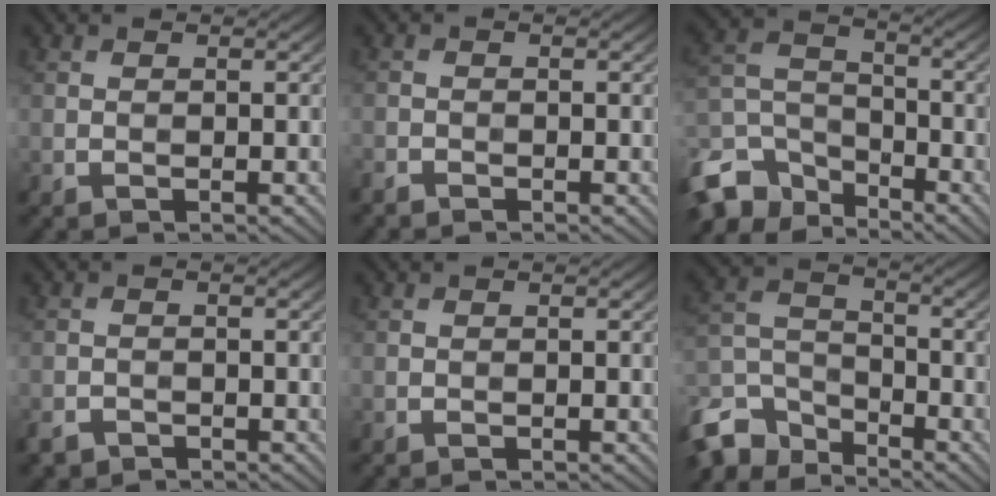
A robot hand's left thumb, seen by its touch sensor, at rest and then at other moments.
{"total": 1.5, "force": [-1.4, 0.5, 0.2], "torque": [-0.007, -0.005, -0.033]}
{"total": 10.6, "force": [-7.6, 5.8, 4.8], "torque": [-0.121, -0.014, -0.164]}
{"total": 1.9, "force": [-1.5, 1.0, 0.5], "torque": [-0.012, -0.006, -0.035]}
{"total": 0.0}
{"total": 9.6, "force": [-7.1, 4.9, 4.2], "torque": [-0.103, -0.013, -0.160]}